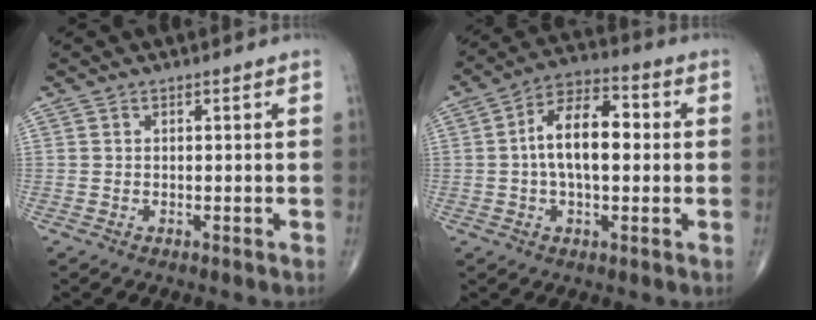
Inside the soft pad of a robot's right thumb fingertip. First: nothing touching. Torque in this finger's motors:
{"motor_torque": [0.33, 0.60, 0.53, -0.24, 0.09]}